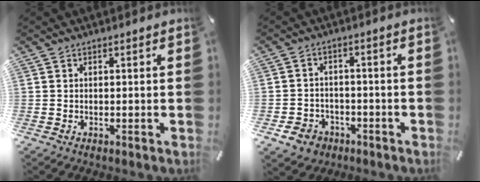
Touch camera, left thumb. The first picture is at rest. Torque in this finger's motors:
{"motor_torque": [0.57, 0.78, 0.54, 0.49, 0.00]}